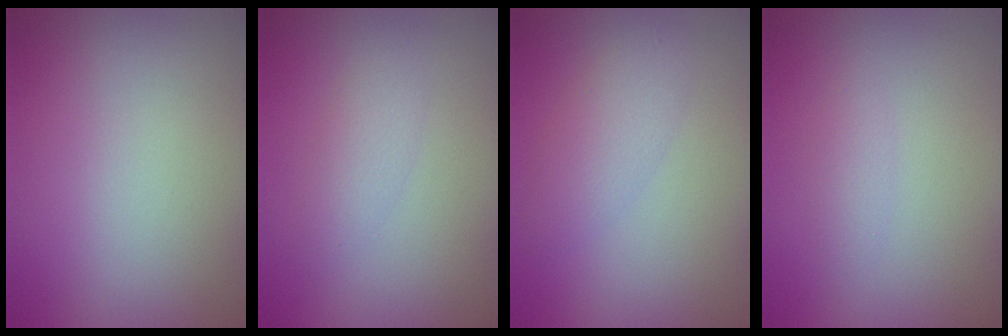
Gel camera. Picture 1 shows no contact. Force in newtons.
{"total": 1.7, "press": 1.7, "slide": 0.1}
{"total": 2.5, "press": 2.5, "slide": 0.1}
{"total": 0.8, "press": 0.8, "slide": 0.0}